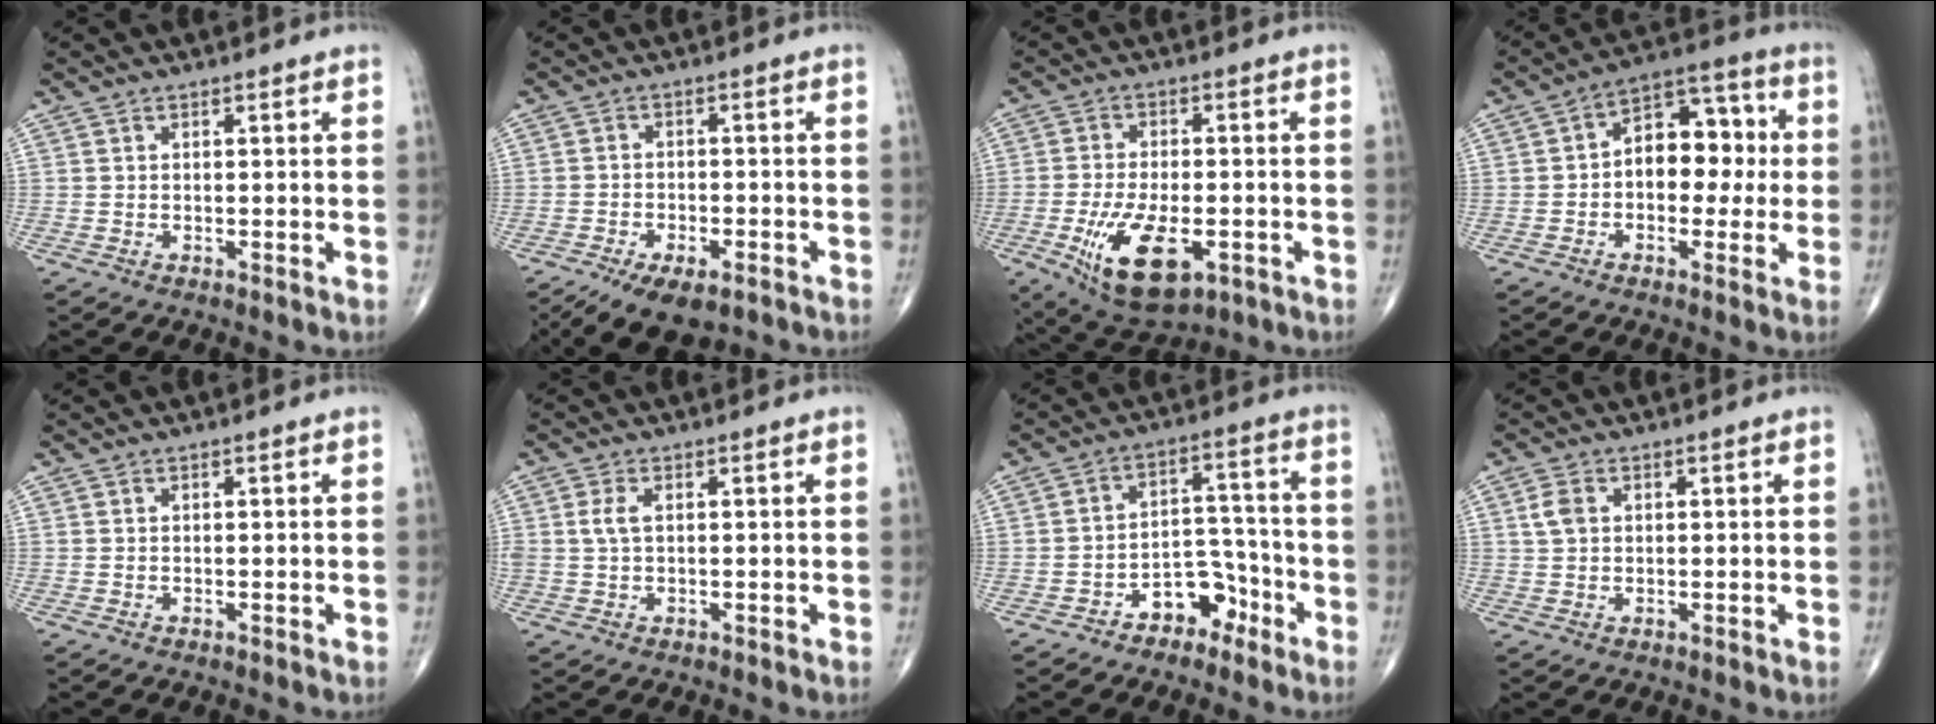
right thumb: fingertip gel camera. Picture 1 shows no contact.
{"total": 10.5, "force": [-7.0, 4.8, 6.2], "torque": [-0.093, 0.017, -0.110]}
{"total": 14.0, "force": [-4.9, 6.6, 11.3], "torque": [-0.193, -0.001, -0.070]}
{"total": 11.9, "force": [0.2, 7.9, 8.9], "torque": [-0.089, 0.036, -0.009]}
{"total": 0.0}
{"total": 2.6, "force": [0.5, 1.3, 2.2], "torque": [-0.055, 0.006, 0.011]}
{"total": 7.4, "force": [-4.6, 4.7, 3.4], "torque": [-0.017, 0.055, -0.076]}
{"total": 3.0, "force": [0.8, 2.1, 2.0], "torque": [-0.040, 0.004, 0.016]}